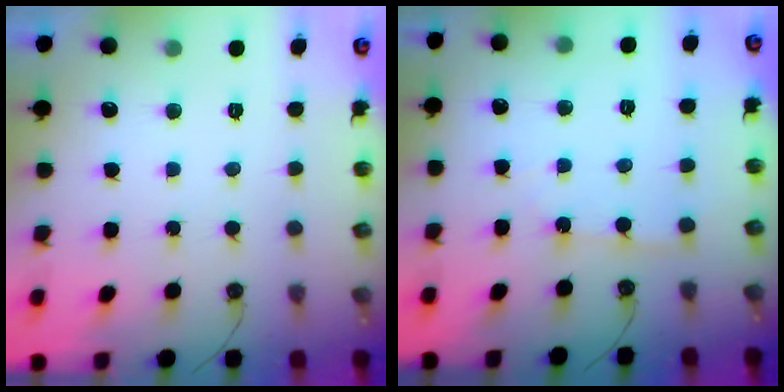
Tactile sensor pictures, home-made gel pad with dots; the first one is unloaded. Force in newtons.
{"total": 2.7, "press": 2.7, "slide": 0.4}